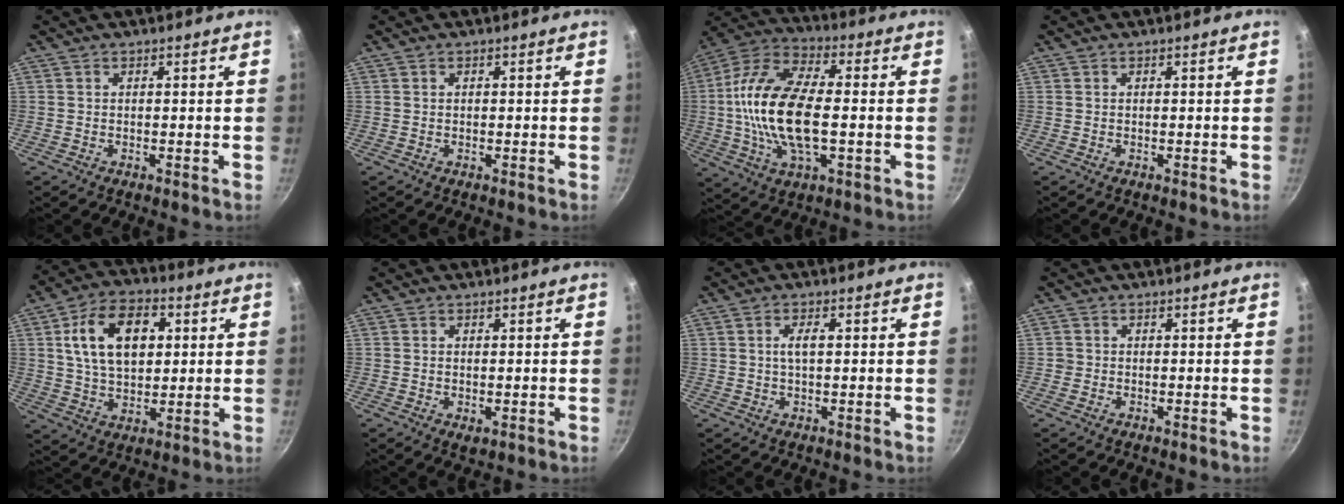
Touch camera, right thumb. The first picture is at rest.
{"total": 0.0}
{"total": 19.6, "force": [-1.1, 9.3, 17.3], "torque": [-0.332, 0.025, -0.035]}
{"total": 0.0}
{"total": 15.0, "force": [3.7, 9.5, 11.0], "torque": [-0.162, 0.002, 0.061]}
{"total": 1.6, "force": [-0.1, 1.0, 1.2], "torque": [-0.018, -0.005, 0.000]}
{"total": 2.7, "force": [0.4, 1.1, 2.4], "torque": [-0.046, 0.005, 0.008]}
{"total": 0.8, "force": [-0.2, 0.8, 0.1], "torque": [-0.001, 0.002, -0.004]}